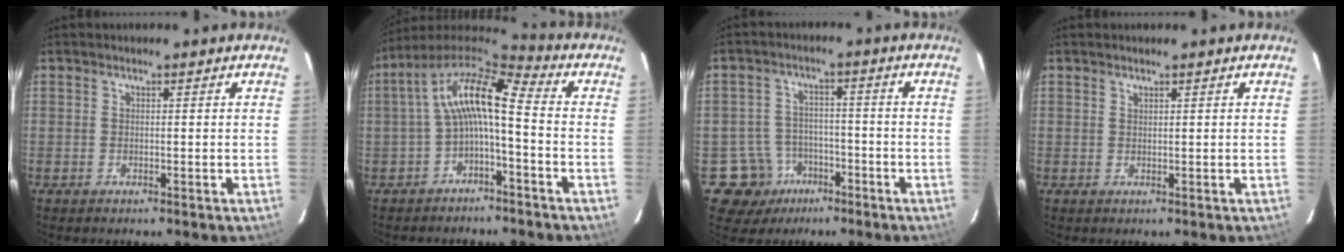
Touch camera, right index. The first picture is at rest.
{"total": 11.2, "force": [-1.4, 3.2, 10.6], "torque": [-0.215, 0.025, -0.032]}
{"total": 8.0, "force": [-4.3, 6.7, 0.3], "torque": [-0.023, 0.031, -0.061]}
{"total": 0.5, "force": [0.5, 0.1, 0.1], "torque": [-0.002, 0.001, 0.009]}